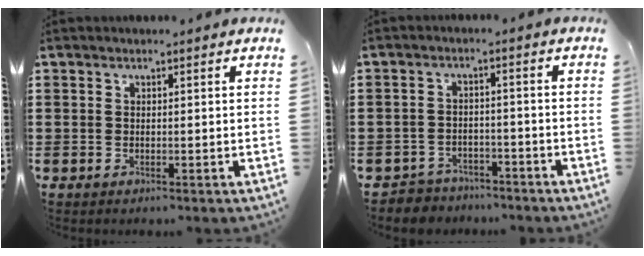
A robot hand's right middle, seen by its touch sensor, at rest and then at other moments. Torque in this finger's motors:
{"motor_torque": [-0.36, 0.23, 0.01, 0.00]}